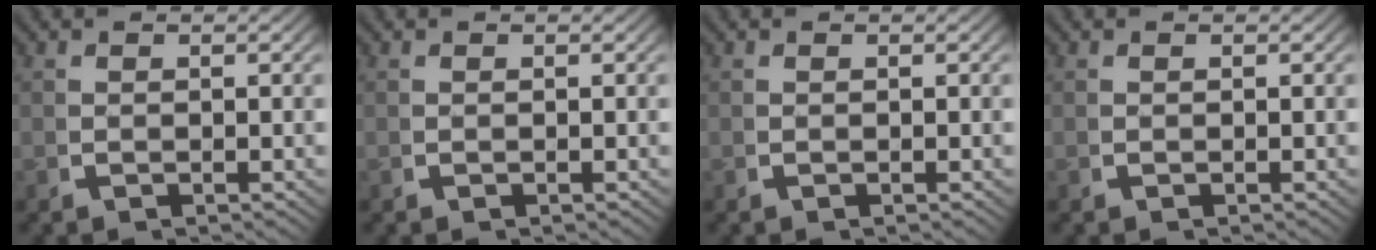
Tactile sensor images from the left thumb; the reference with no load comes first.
{"total": 0.0}
{"total": 0.0}
{"total": 0.0}